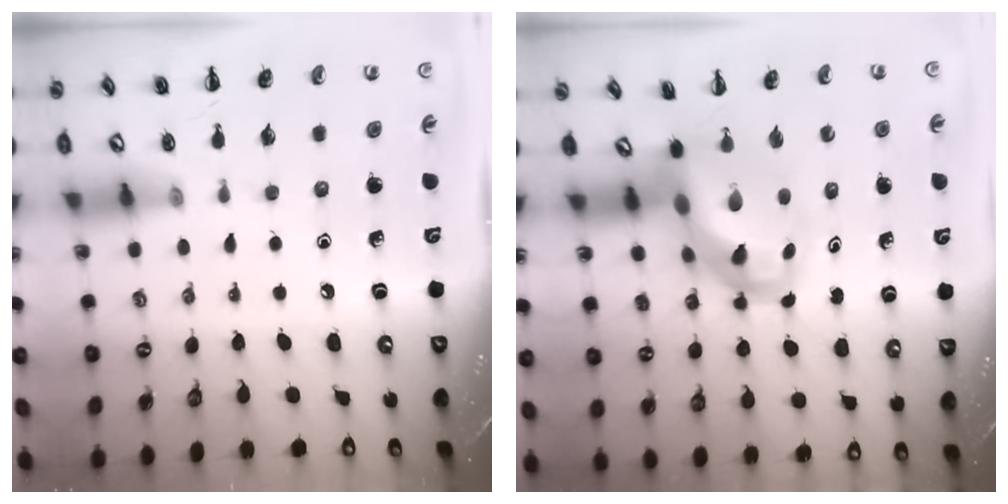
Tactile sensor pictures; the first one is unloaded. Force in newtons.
{"total": 6.3, "press": 6.2, "slide": 1.1}